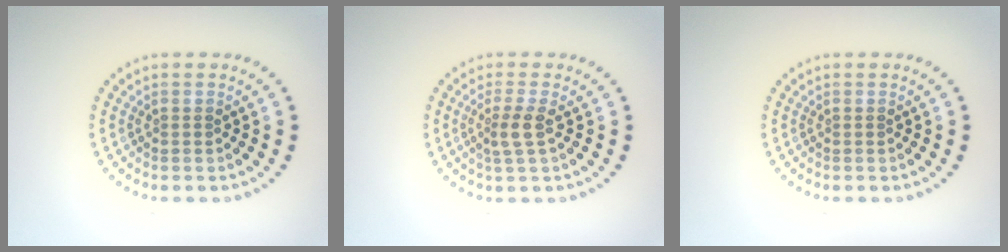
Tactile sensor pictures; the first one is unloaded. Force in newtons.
{"total": 2.0, "press": 1.6, "slide": 1.2}
{"total": 0.0}